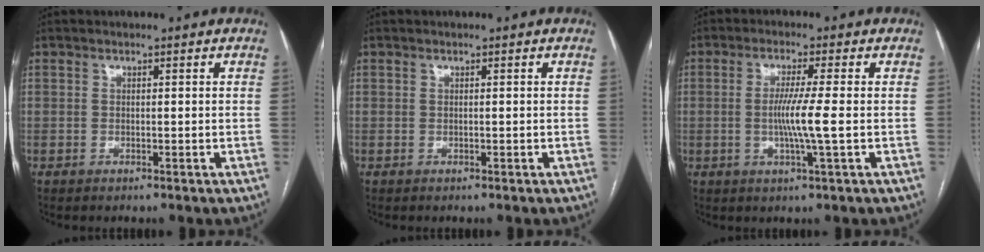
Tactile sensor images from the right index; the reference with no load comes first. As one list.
[{"total": 0.0}, {"total": 5.8, "force": [-0.6, -0.9, 5.7], "torque": [-0.107, -0.011, -0.013]}]